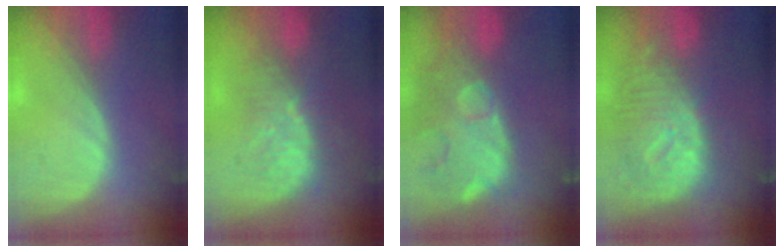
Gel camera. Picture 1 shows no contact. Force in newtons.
{"total": 9.0, "press": 8.1, "slide": 3.7}
{"total": 14.5, "press": 11.7, "slide": 8.5}
{"total": 12.3, "press": 10.6, "slide": 6.1}